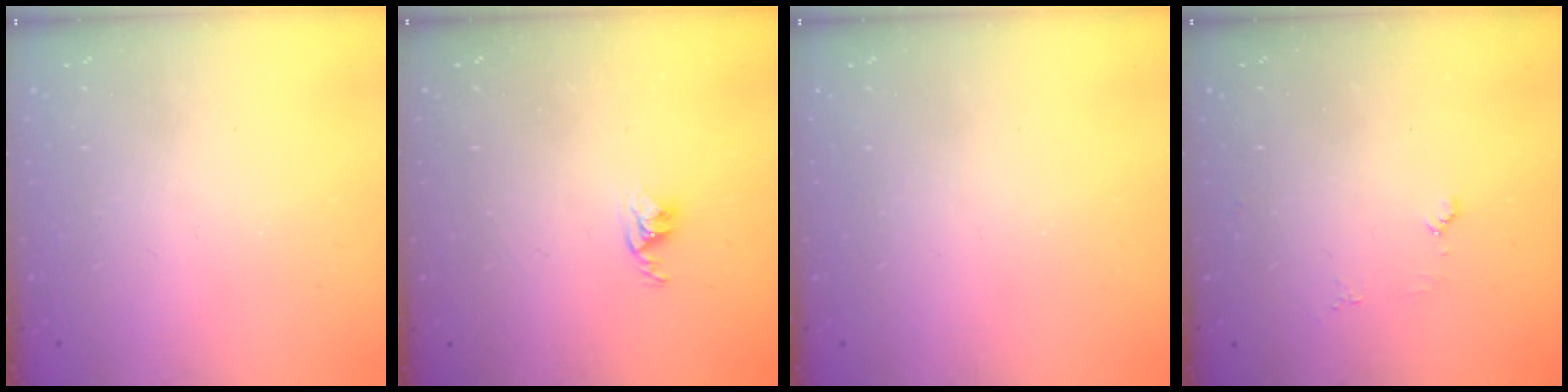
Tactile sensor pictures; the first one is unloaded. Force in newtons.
{"total": 2.9, "press": 2.9, "slide": 0.4}
{"total": 0.0}
{"total": 4.2, "press": 4.2, "slide": 0.5}